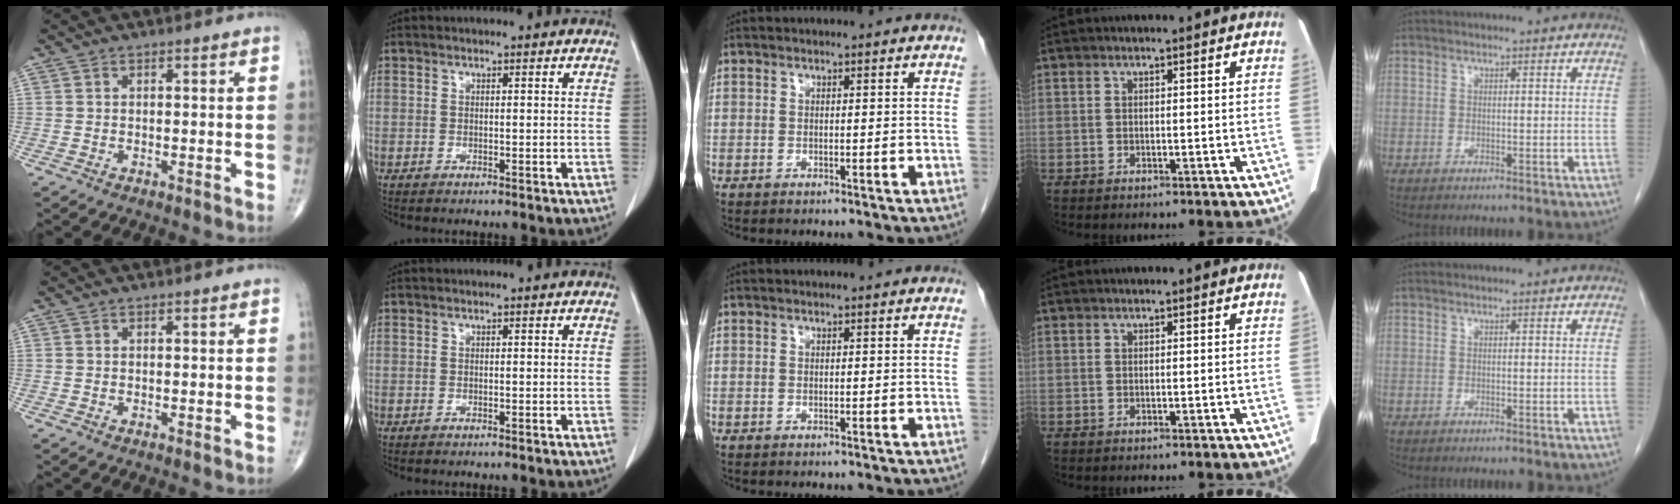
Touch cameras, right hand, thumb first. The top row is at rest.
{}